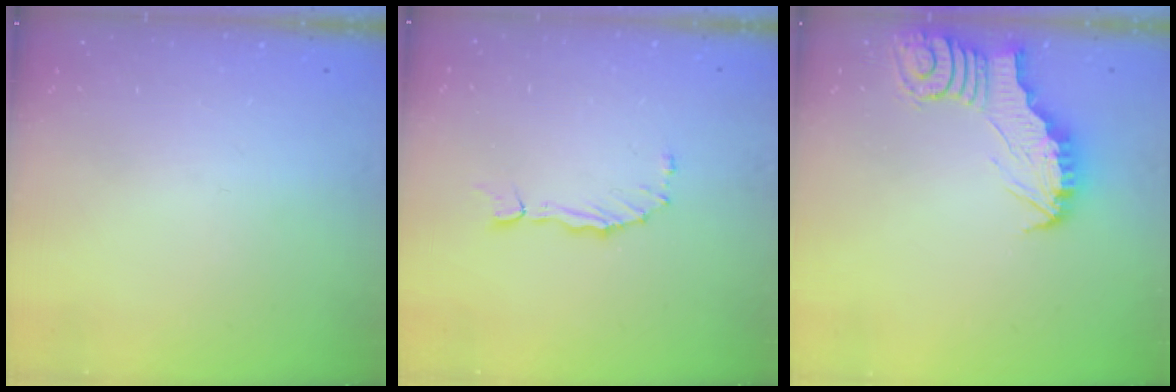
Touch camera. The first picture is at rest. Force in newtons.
{"total": 1.6, "press": 1.6, "slide": 0.3}
{"total": 3.0, "press": 3.0, "slide": 0.3}